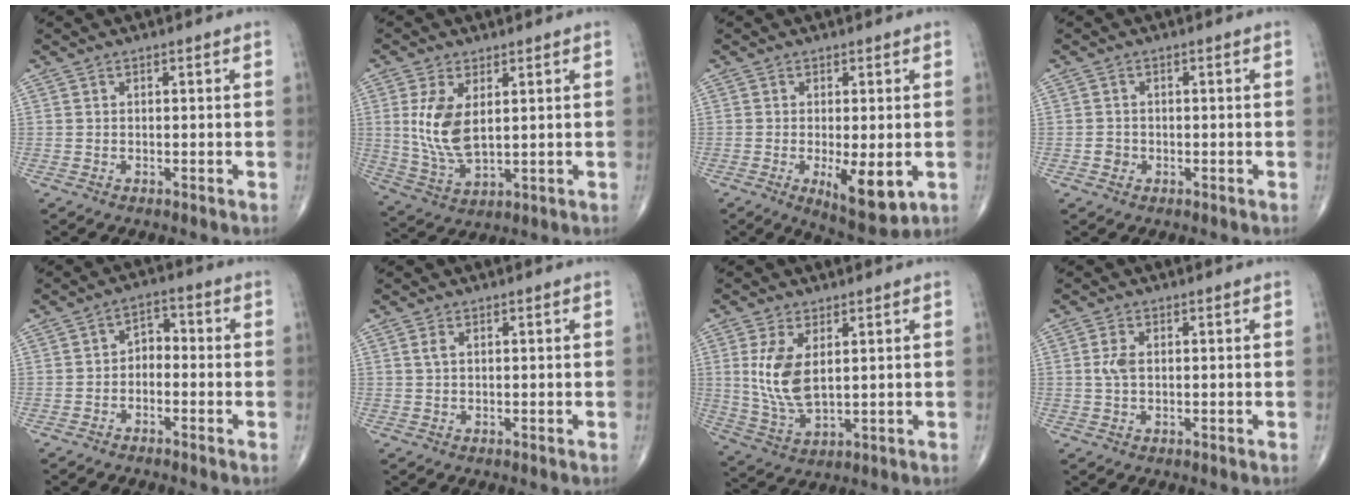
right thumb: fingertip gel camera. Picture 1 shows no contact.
{"total": 9.7, "force": [2.0, 4.9, 8.1], "torque": [-0.165, -0.015, 0.052]}
{"total": 8.3, "force": [-2.0, 2.8, 7.5], "torque": [-0.108, -0.022, -0.024]}
{"total": 1.5, "force": [-0.5, 1.3, 0.4], "torque": [0.001, 0.006, -0.010]}
{"total": 3.9, "force": [-1.3, 2.7, 2.5], "torque": [-0.024, 0.030, -0.034]}
{"total": 1.3, "force": [0.5, 0.6, 1.0], "torque": [-0.025, 0.008, 0.013]}
{"total": 9.4, "force": [2.1, 4.7, 7.9], "torque": [-0.161, -0.015, 0.054]}
{"total": 2.7, "force": [0.3, 1.5, 2.2], "torque": [-0.052, 0.002, 0.005]}